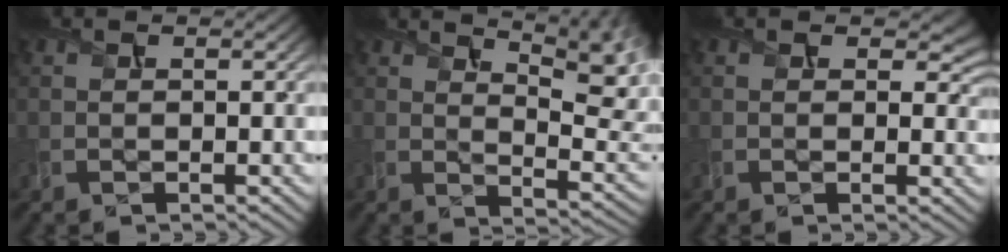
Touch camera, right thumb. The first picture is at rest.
{"total": 12.3, "force": [7.0, 4.1, 9.3], "torque": [-0.135, 0.016, 0.101]}
{"total": 3.7, "force": [1.5, 2.4, 2.5], "torque": [-0.037, -0.008, 0.018]}